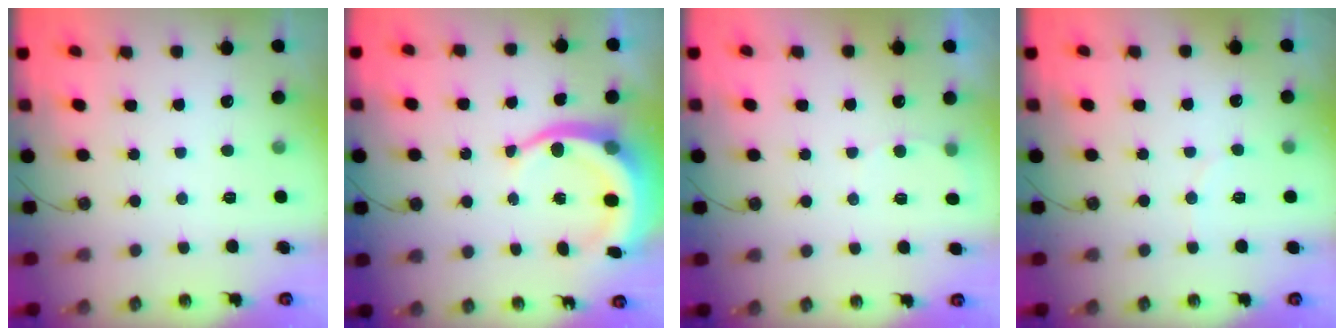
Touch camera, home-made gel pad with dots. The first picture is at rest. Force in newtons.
{"total": 10.2, "press": 10.1, "slide": 1.8}
{"total": 3.6, "press": 3.4, "slide": 1.4}
{"total": 2.7, "press": 2.6, "slide": 0.7}